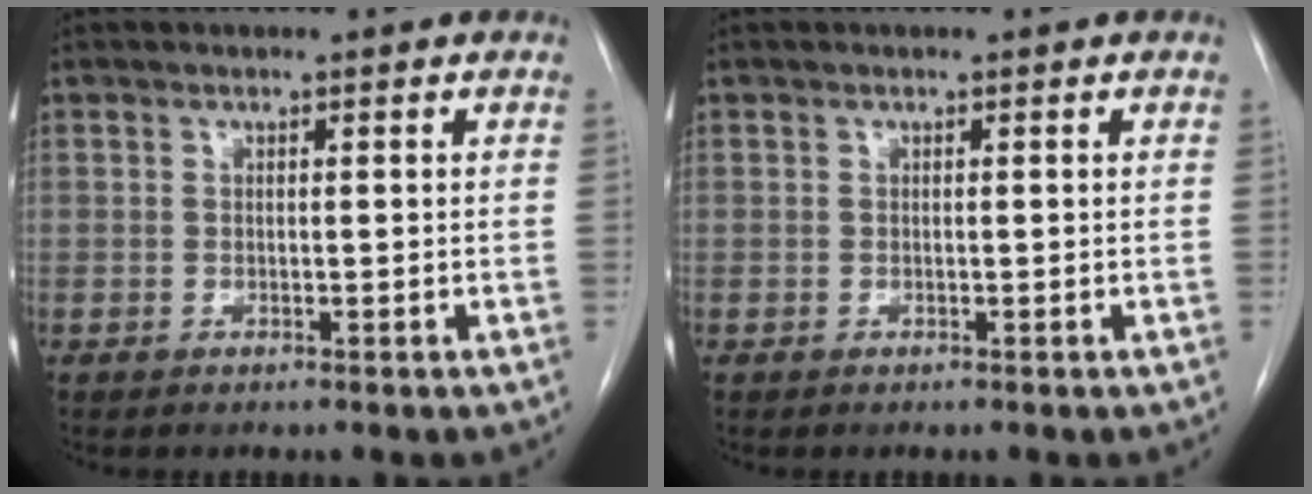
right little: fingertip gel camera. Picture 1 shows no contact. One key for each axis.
{"total": 0.0}